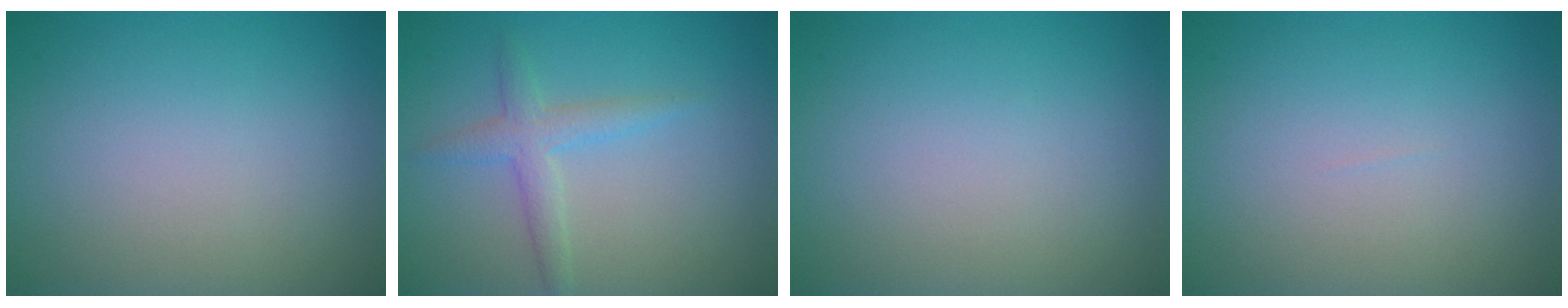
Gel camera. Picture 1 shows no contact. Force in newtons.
{"total": 2.4, "press": 2.4, "slide": 0.1}
{"total": 0.0}
{"total": 0.0}